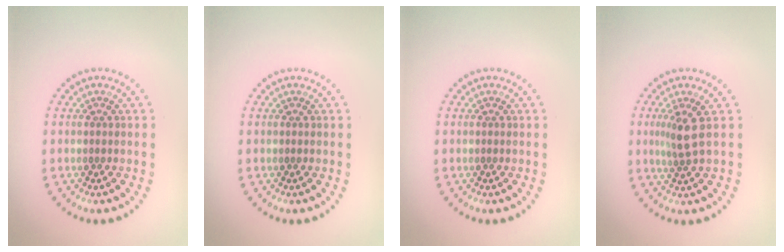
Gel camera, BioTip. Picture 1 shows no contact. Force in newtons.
{"total": 0.0}
{"total": 0.0}
{"total": 2.2, "press": 1.7, "slide": 1.4}